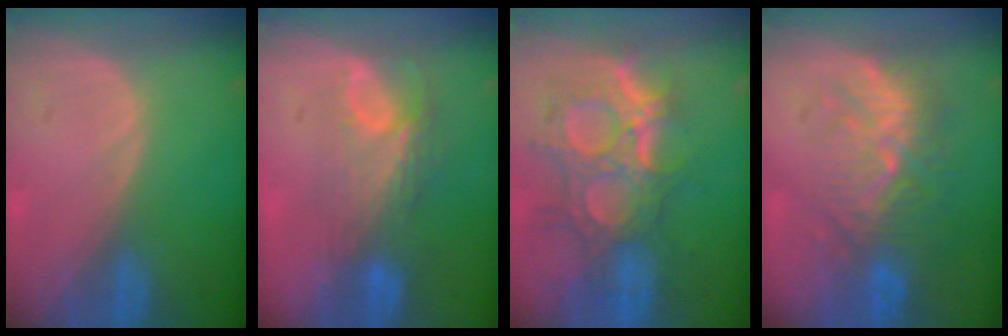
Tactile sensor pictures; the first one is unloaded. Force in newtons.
{"total": 7.9, "press": 7.0, "slide": 3.7}
{"total": 11.9, "press": 10.7, "slide": 5.3}
{"total": 9.4, "press": 9.1, "slide": 2.6}